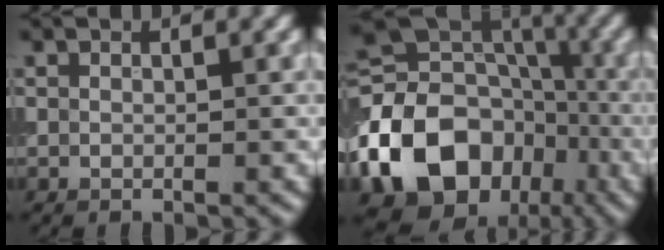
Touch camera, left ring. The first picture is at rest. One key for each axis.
{"total": 17.5, "fx": -6.3, "fy": 13.5, "fz": 9.1, "tx": -0.198, "ty": 0.006, "tz": -0.115}